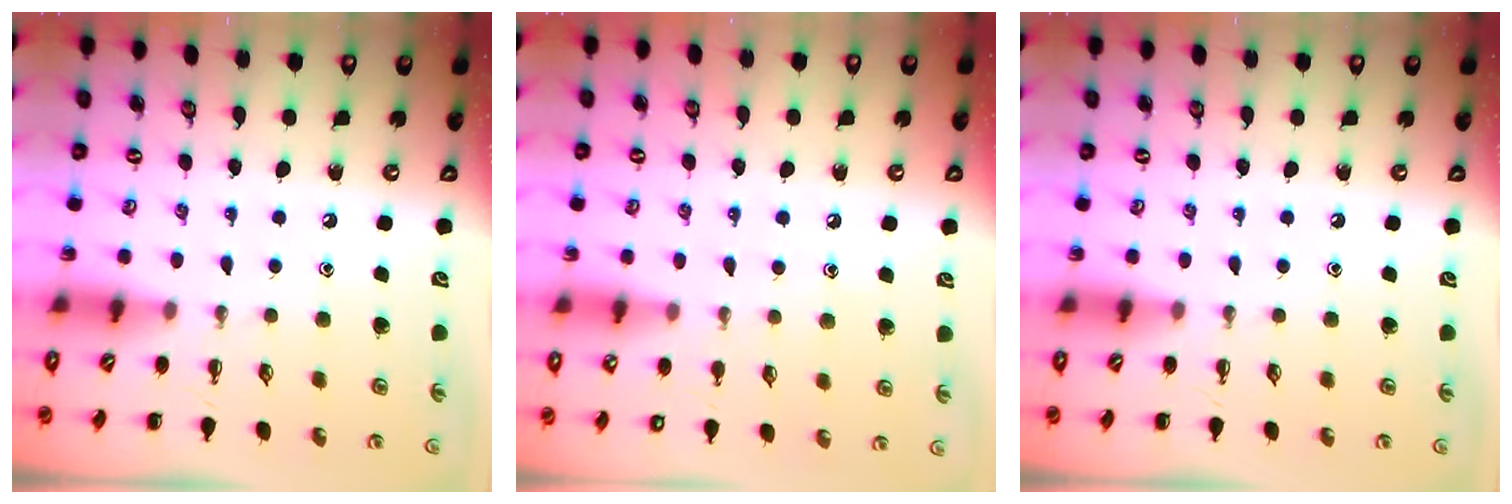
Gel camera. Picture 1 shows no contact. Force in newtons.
{"total": 6.5, "press": 6.3, "slide": 1.4}
{"total": 0.0}